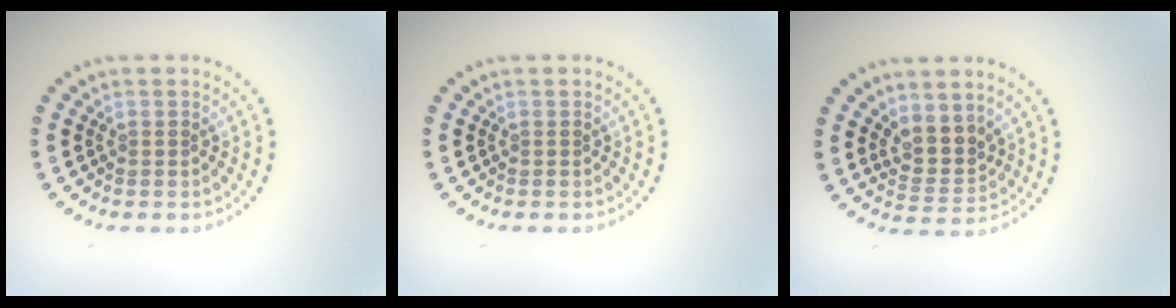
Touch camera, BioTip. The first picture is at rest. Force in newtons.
{"total": 0.0}
{"total": 3.0, "press": 2.4, "slide": 1.8}